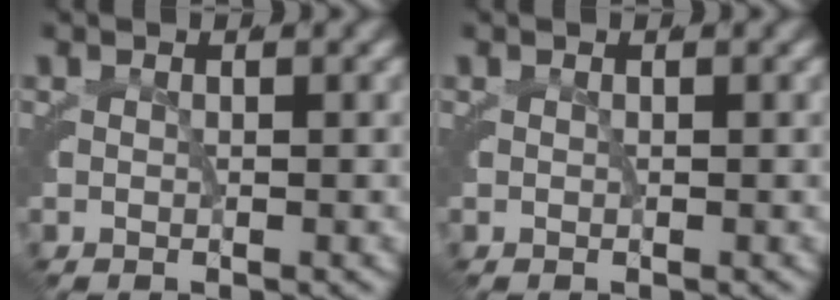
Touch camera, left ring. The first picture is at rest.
{"total": 0.0}